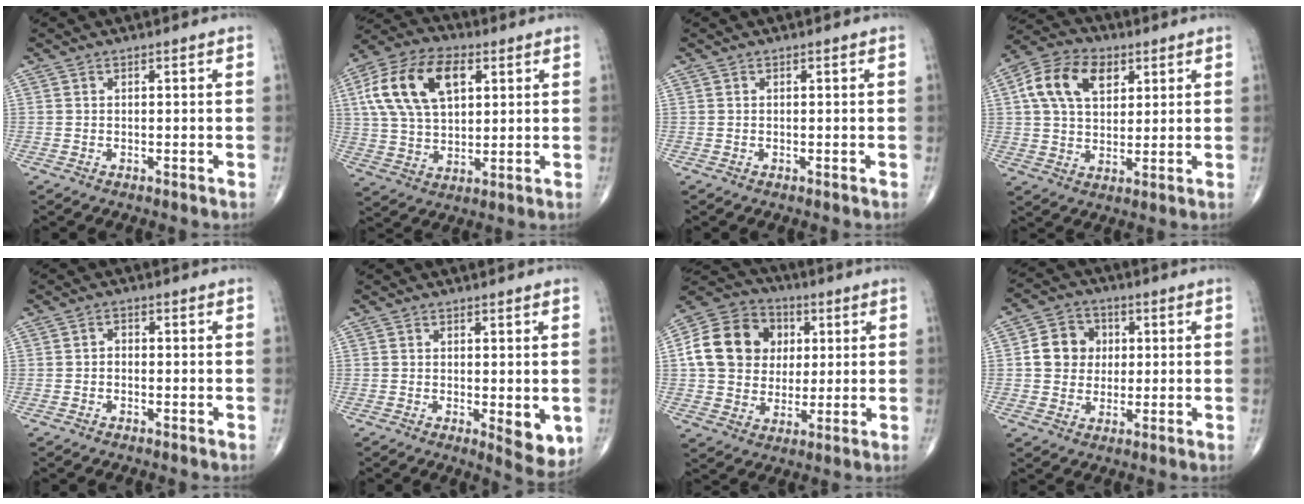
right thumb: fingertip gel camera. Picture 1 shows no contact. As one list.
[{"total": 17.2, "force": [5.5, 10.2, 12.8], "torque": [-0.228, 0.006, 0.097]}, {"total": 0.0}, {"total": 12.9, "force": [4.5, 8.5, 8.6], "torque": [-0.141, 0.005, 0.076]}, {"total": 1.2, "force": [-0.4, 0.9, 0.7], "torque": [-0.004, 0.005, -0.010]}, {"total": 5.9, "force": [-0.8, 2.2, 5.4], "torque": [-0.062, -0.016, -0.006]}, {"total": 16.2, "force": [2.9, 13.7, 8.3], "torque": [-0.129, 0.013, 0.048]}, {"total": 8.5, "force": [1.0, 7.5, 3.8], "torque": [-0.031, 0.005, 0.010]}]